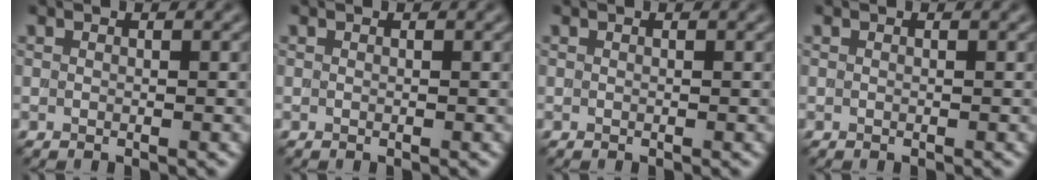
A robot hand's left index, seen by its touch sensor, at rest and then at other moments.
{"total": 0.0}
{"total": 0.0}
{"total": 0.0}